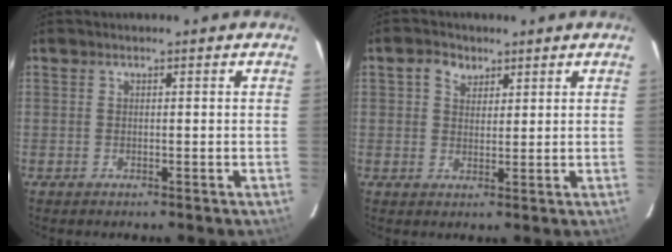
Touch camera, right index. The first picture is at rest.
{"total": 3.5, "force": [1.8, 2.7, 1.3], "torque": [-0.019, 0.014, 0.032]}